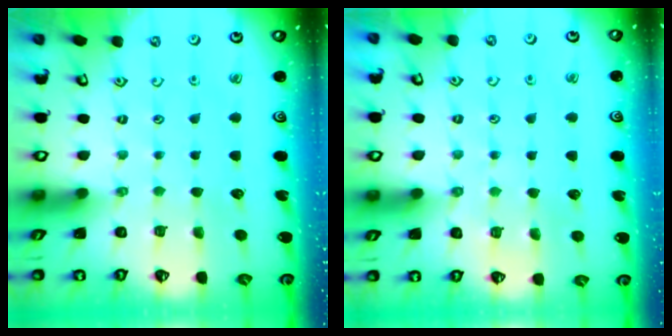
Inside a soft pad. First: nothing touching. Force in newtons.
{"total": 4.7, "press": 4.7, "slide": 0.5}